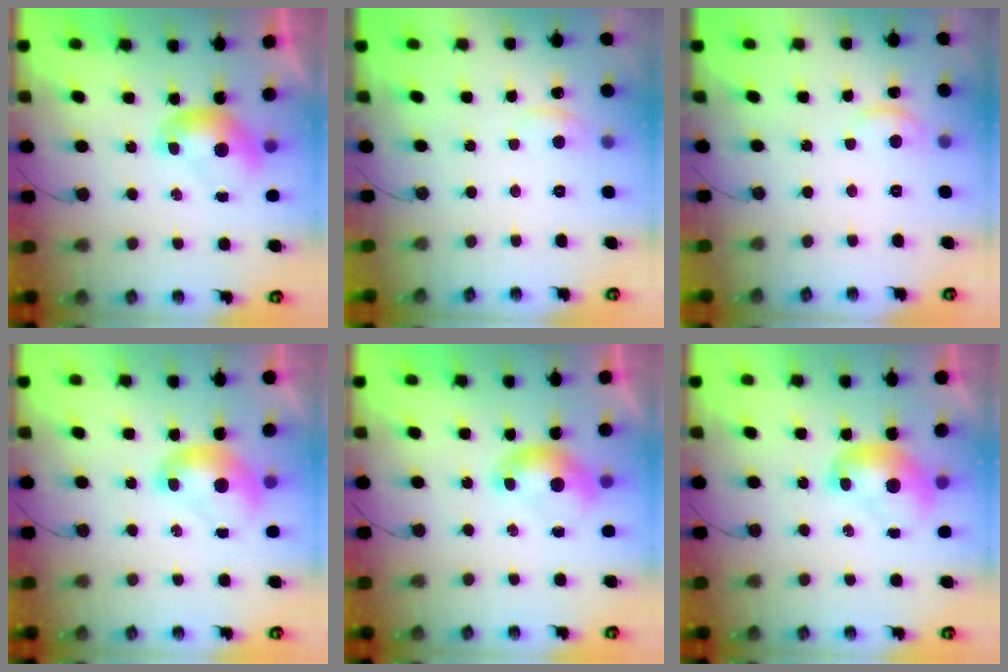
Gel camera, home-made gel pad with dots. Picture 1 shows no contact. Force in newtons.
{"total": 1.7, "press": 1.6, "slide": 0.6}
{"total": 1.5, "press": 1.4, "slide": 0.5}
{"total": 1.1, "press": 1.1, "slide": 0.1}
{"total": 0.6, "press": 0.0, "slide": 0.6}
{"total": 1.8, "press": 1.8, "slide": 0.2}